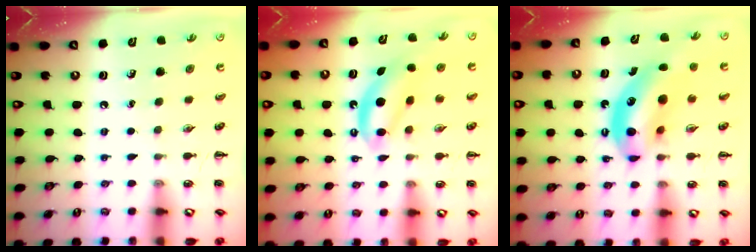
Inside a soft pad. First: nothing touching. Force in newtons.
{"total": 6.3, "press": 6.3, "slide": 0.8}
{"total": 11.9, "press": 11.5, "slide": 3.2}